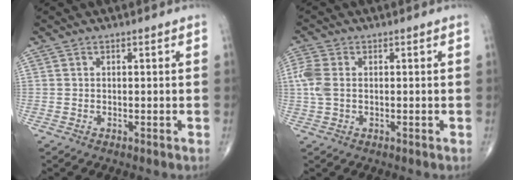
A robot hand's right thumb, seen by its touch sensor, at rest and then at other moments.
{"total": 4.7, "force": [0.2, 3.1, 3.6], "torque": [-0.112, 0.007, 0.002]}